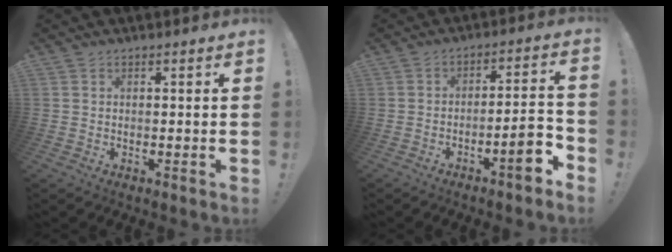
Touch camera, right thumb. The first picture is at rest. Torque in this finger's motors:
{"motor_torque": [-0.01, 1.89, 2.20, -0.56, 0.90]}